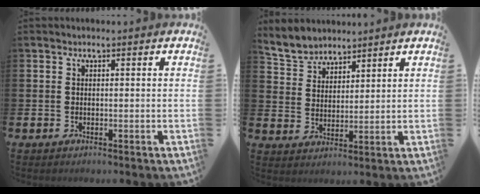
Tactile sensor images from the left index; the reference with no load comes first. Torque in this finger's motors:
{"motor_torque": [1.98, -0.15, 0.17, 0.04]}